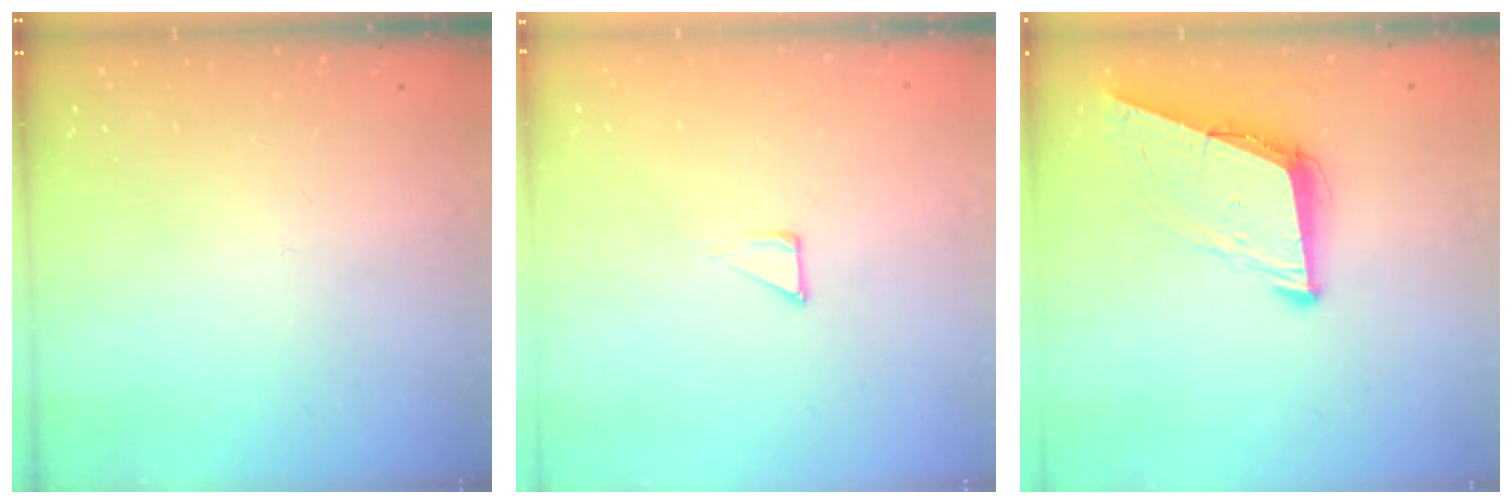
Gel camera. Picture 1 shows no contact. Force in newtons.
{"total": 4.8, "press": 4.8, "slide": 0.4}
{"total": 8.8, "press": 8.1, "slide": 3.6}